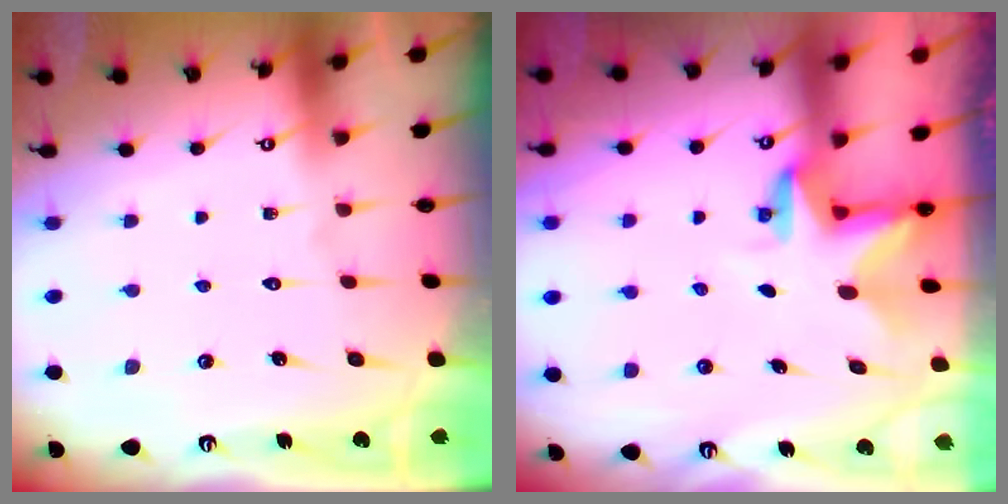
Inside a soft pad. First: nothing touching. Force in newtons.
{"total": 2.9, "press": 2.9, "slide": 0.2}